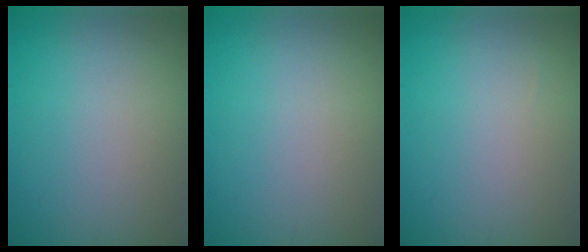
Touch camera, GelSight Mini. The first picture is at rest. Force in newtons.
{"total": 0.0}
{"total": 0.0}